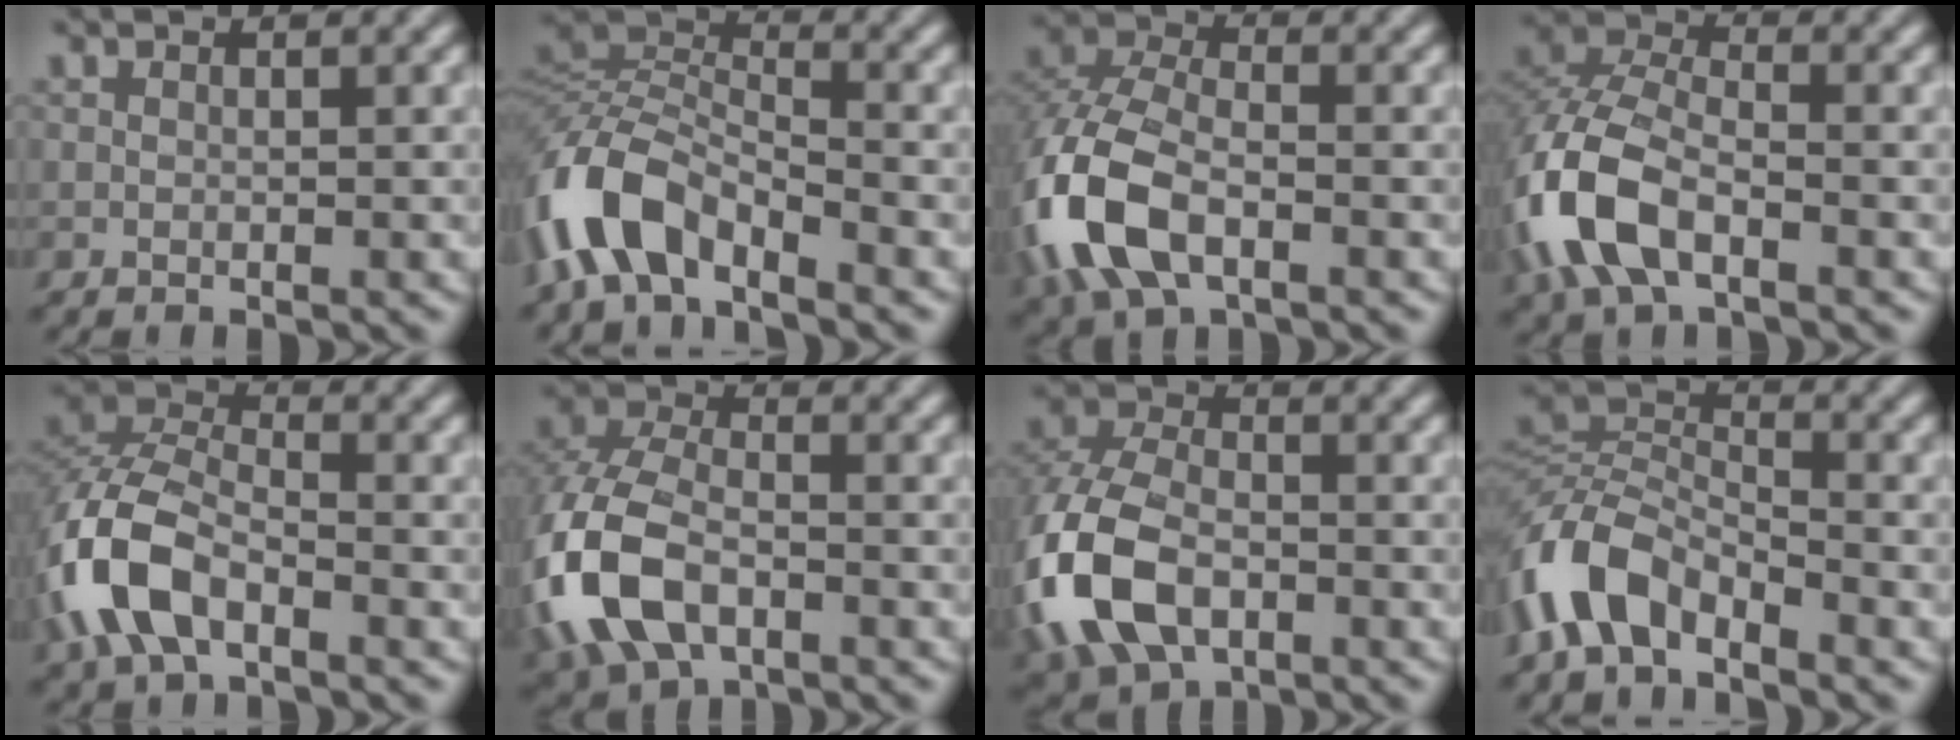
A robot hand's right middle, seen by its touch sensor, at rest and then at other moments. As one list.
[{"total": 7.5, "force": [-4.5, 3.4, 5.0], "torque": [-0.106, 0.000, -0.103]}, {"total": 9.6, "force": [-3.6, 5.4, 7.1], "torque": [-0.181, -0.007, -0.084]}, {"total": 8.8, "force": [-3.5, 4.7, 6.5], "torque": [-0.161, 0.000, -0.085]}, {"total": 7.6, "force": [-3.4, 4.1, 5.4], "torque": [-0.126, 0.004, -0.077]}, {"total": 10.1, "force": [-3.7, 6.4, 6.9], "torque": [-0.175, -0.012, -0.080]}, {"total": 11.4, "force": [-3.9, 7.4, 7.7], "torque": [-0.196, -0.020, -0.082]}, {"total": 6.3, "force": [-4.0, 3.0, 3.9], "torque": [-0.081, 0.001, -0.092]}]